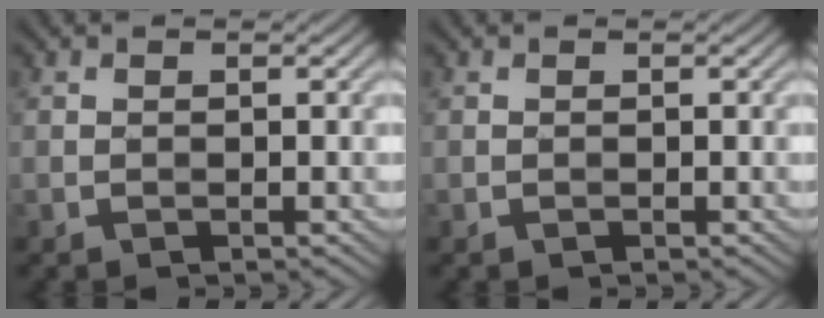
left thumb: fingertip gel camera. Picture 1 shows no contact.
{"total": 0.0}